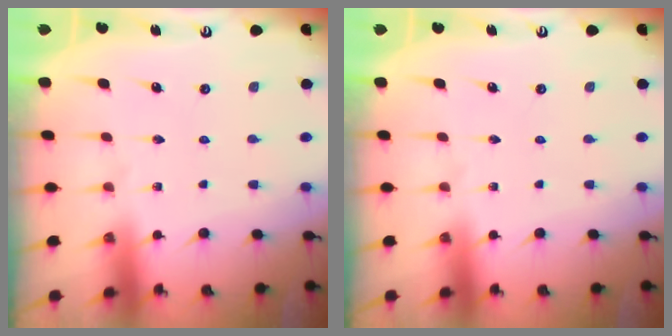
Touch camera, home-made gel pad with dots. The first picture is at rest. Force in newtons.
{"total": 0.0}